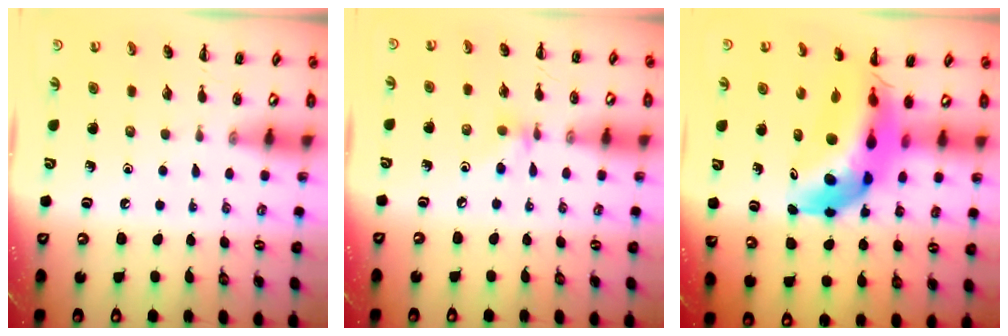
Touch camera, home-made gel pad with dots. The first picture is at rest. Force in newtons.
{"total": 5.1, "press": 5.0, "slide": 1.1}
{"total": 11.6, "press": 10.9, "slide": 3.9}